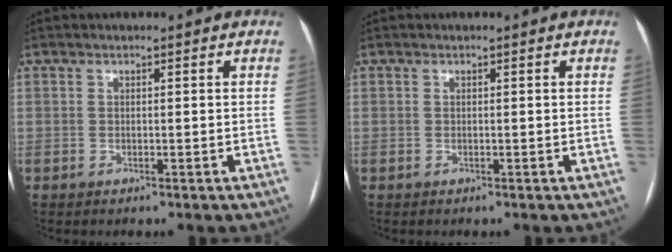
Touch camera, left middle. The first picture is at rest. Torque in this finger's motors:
{"motor_torque": [0.00, -0.03, 0.00, 0.00]}